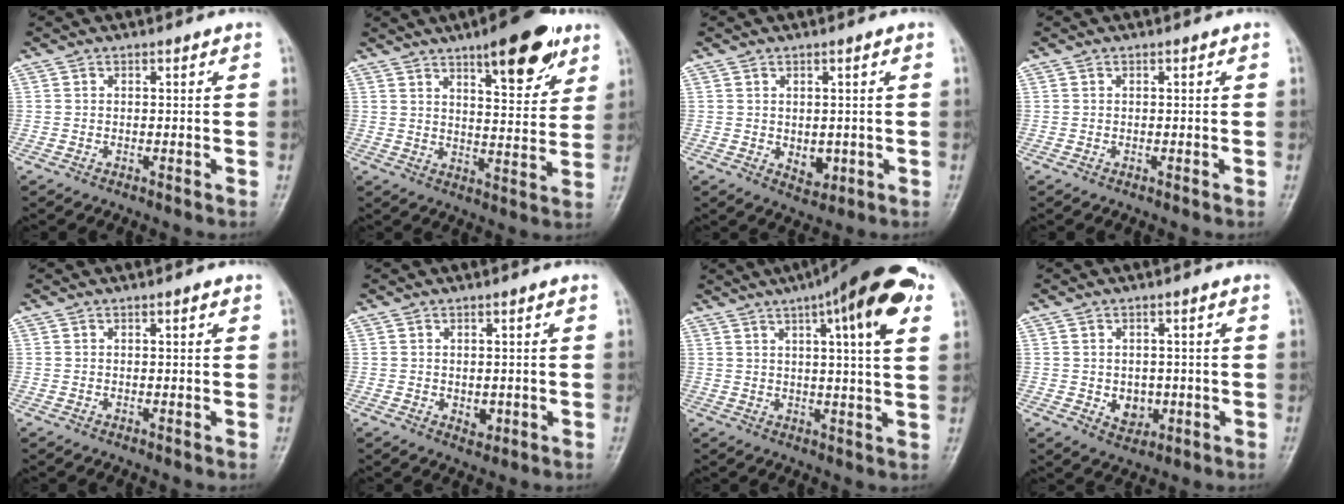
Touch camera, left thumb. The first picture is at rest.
{"total": 13.9, "force": [8.5, 4.5, 10.0], "torque": [-0.109, -0.041, 0.119]}
{"total": 3.8, "force": [-0.3, 2.5, 2.8], "torque": [-0.024, -0.004, 0.005]}
{"total": 0.0}
{"total": 0.7, "force": [0.4, 0.1, 0.6], "torque": [-0.010, 0.000, 0.004]}
{"total": 2.4, "force": [-0.2, 1.6, 1.8], "torque": [-0.015, -0.004, 0.004]}
{"total": 17.7, "force": [8.6, 3.4, 15.1], "torque": [-0.205, -0.004, 0.117]}
{"total": 4.4, "force": [-0.5, 3.5, 2.6], "torque": [-0.020, -0.001, 0.002]}